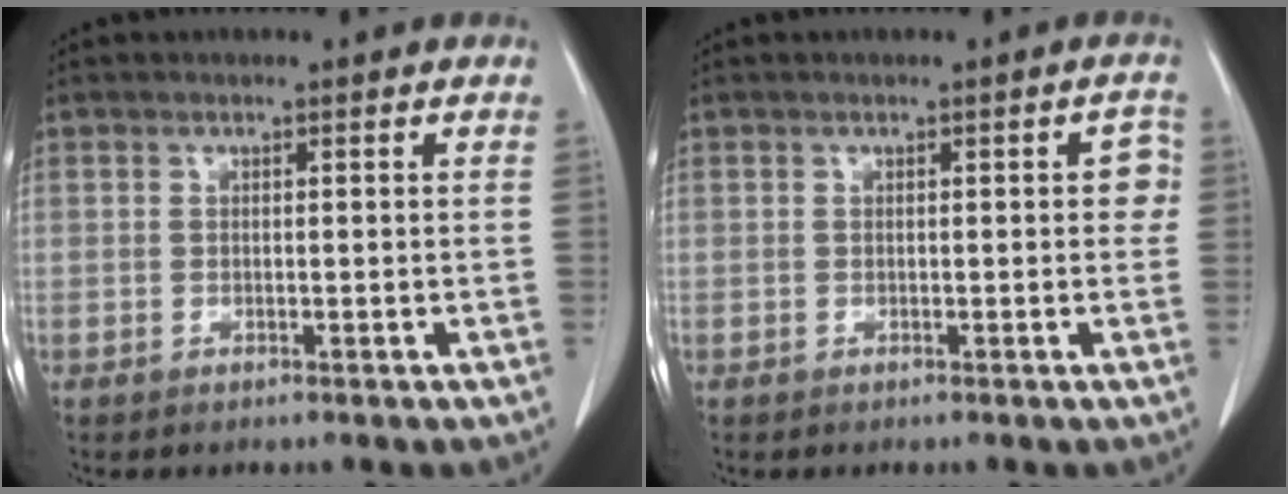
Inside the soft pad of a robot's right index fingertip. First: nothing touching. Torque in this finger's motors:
{"motor_torque": [0.17, 0.10, 0.00, 0.01]}